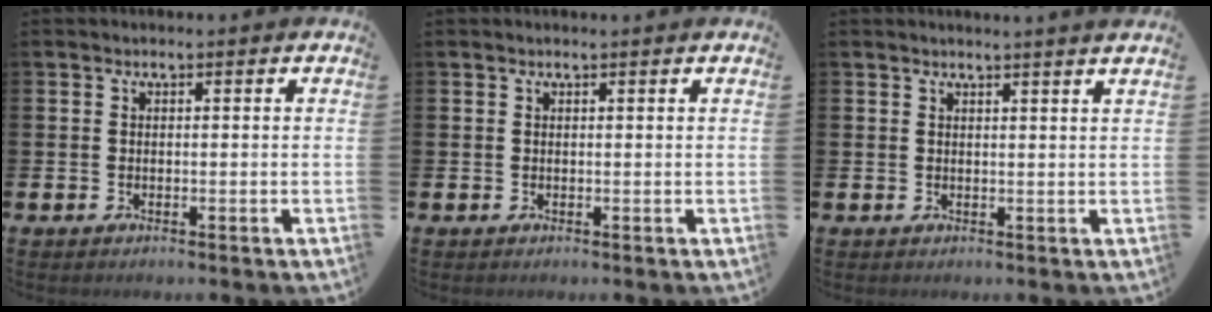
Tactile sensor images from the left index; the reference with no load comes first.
{"total": 0.0}
{"total": 1.3, "force": [1.2, -0.4, 0.1], "torque": [0.002, -0.007, 0.023]}